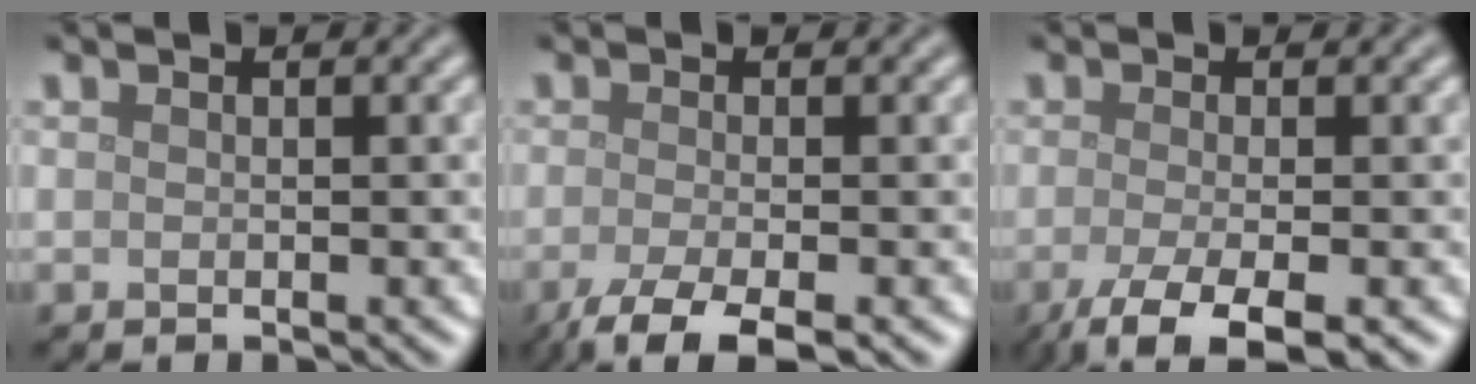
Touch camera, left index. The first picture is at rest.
{"total": 4.4, "force": [-2.6, 1.0, 3.4], "torque": [-0.056, -0.007, -0.057]}
{"total": 5.0, "force": [-2.7, 1.4, 4.1], "torque": [-0.067, -0.008, -0.056]}